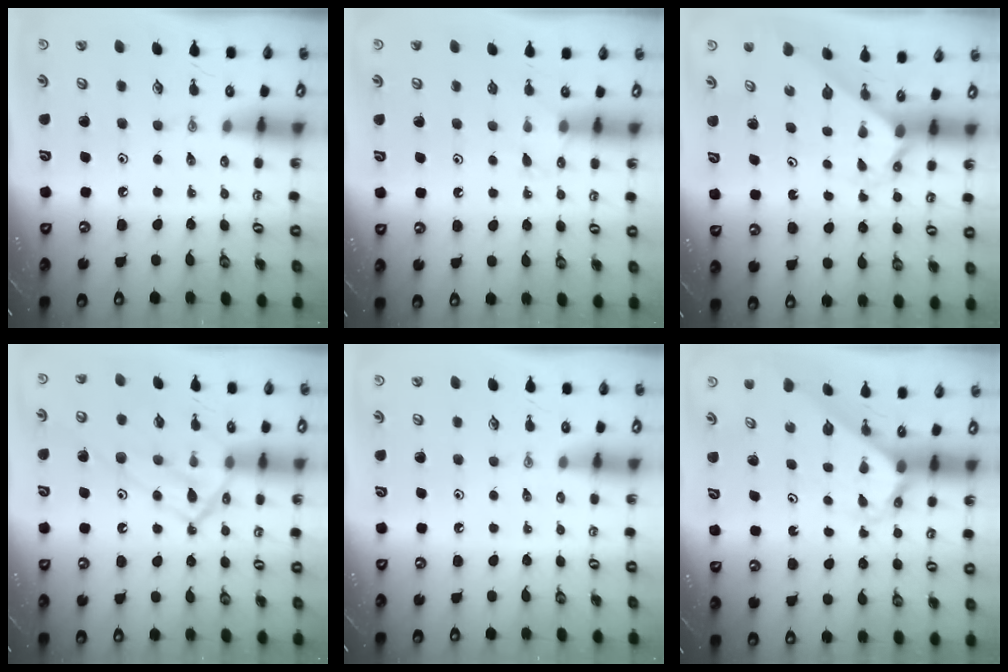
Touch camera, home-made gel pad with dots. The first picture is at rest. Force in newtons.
{"total": 5.5, "press": 5.5, "slide": 0.7}
{"total": 1.9, "press": 1.9, "slide": 0.1}
{"total": 13.9, "press": 13.9, "slide": 0.5}
{"total": 0.0}
{"total": 2.6, "press": 2.6, "slide": 0.2}